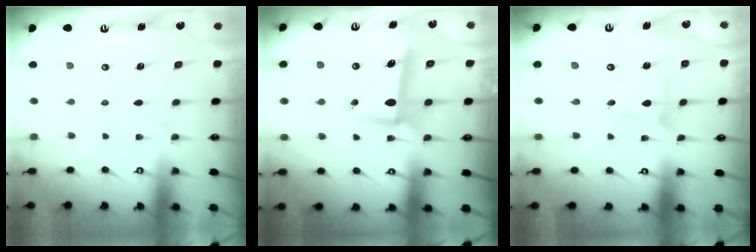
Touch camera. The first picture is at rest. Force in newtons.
{"total": 7.7, "press": 7.6, "slide": 0.9}
{"total": 2.1, "press": 2.1, "slide": 0.1}